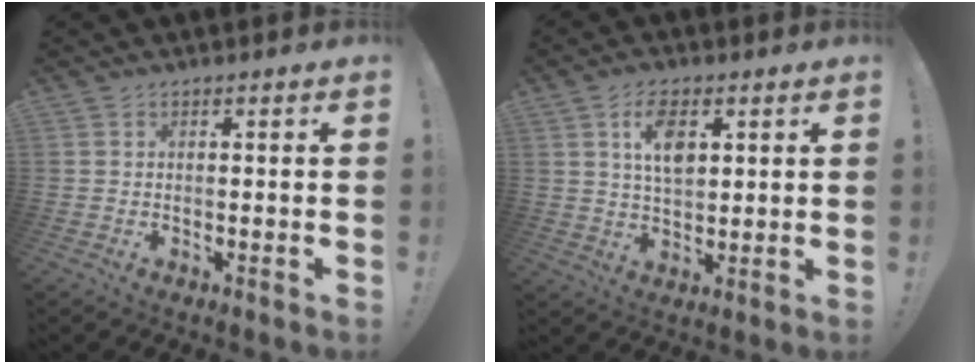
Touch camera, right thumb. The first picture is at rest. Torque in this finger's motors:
{"motor_torque": [0.06, 0.16, 0.18, 0.23, 0.08]}